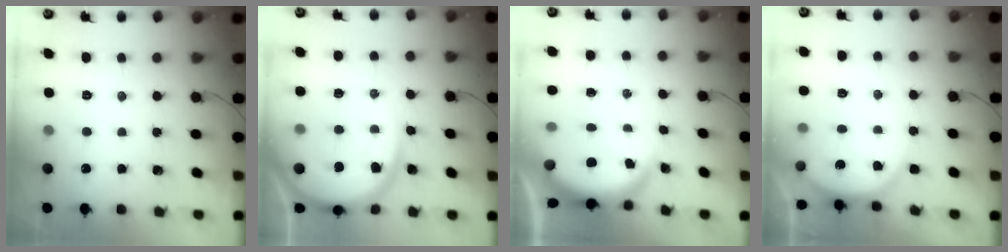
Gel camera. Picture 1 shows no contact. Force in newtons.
{"total": 13.0, "press": 13.0, "slide": 0.8}
{"total": 3.7, "press": 3.7, "slide": 0.1}
{"total": 5.0, "press": 5.0, "slide": 0.6}